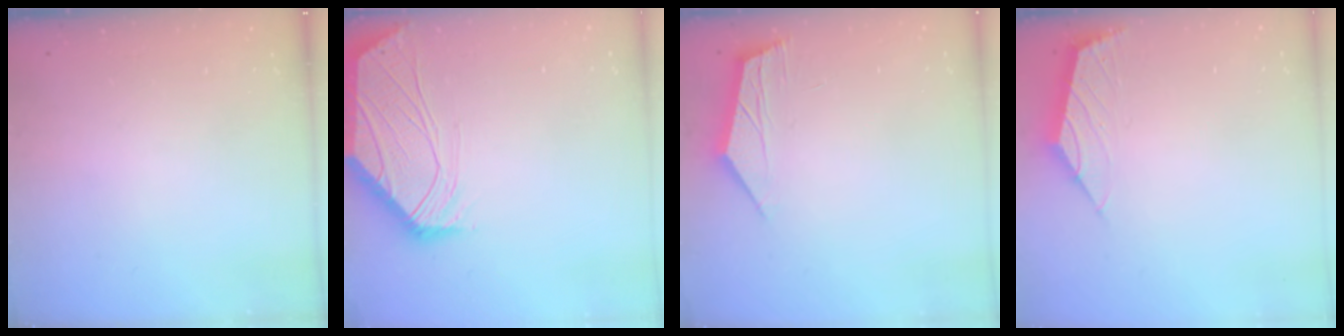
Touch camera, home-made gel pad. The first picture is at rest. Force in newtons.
{"total": 0.9, "press": 0.8, "slide": 0.4}
{"total": 5.7, "press": 5.7, "slide": 0.3}
{"total": 2.3, "press": 2.2, "slide": 0.6}